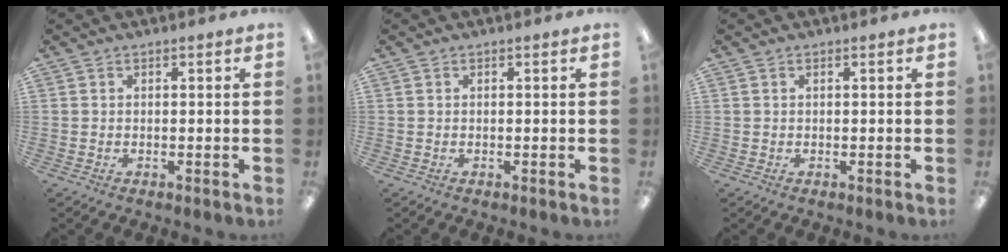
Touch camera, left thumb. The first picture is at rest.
{"total": 0.0}
{"total": 0.0}